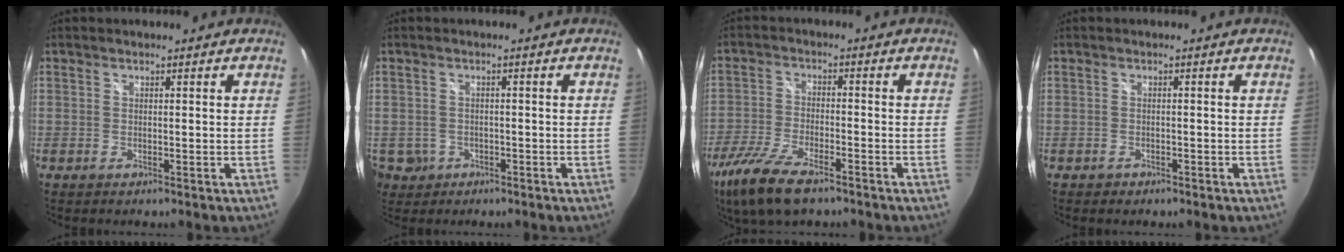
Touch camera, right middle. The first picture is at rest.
{"total": 5.8, "force": [-1.8, 5.2, 1.7], "torque": [-0.055, -0.001, -0.017]}
{"total": 11.9, "force": [-8.3, 3.9, 7.6], "torque": [-0.180, -0.032, -0.162]}
{"total": 1.5, "force": [-1.0, 1.0, 0.4], "torque": [-0.012, -0.002, -0.015]}